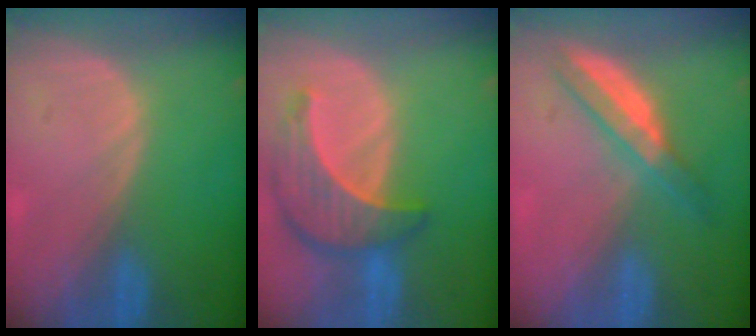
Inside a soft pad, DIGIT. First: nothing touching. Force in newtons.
{"total": 8.7, "press": 7.9, "slide": 3.7}
{"total": 5.8, "press": 5.2, "slide": 2.6}